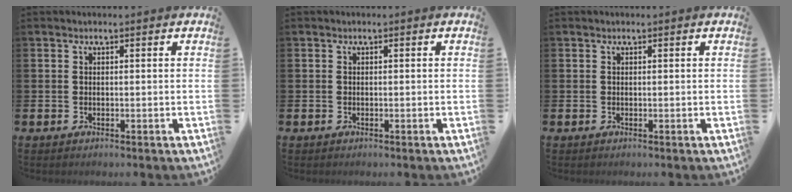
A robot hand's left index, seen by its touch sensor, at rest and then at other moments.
{"total": 0.0}
{"total": 0.0}